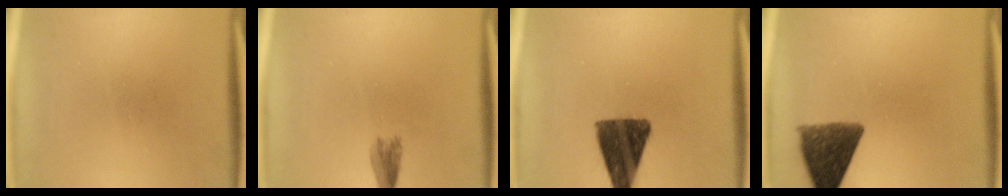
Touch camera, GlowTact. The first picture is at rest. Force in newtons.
{"total": 2.3}
{"total": 12.4}
{"total": 10.0}